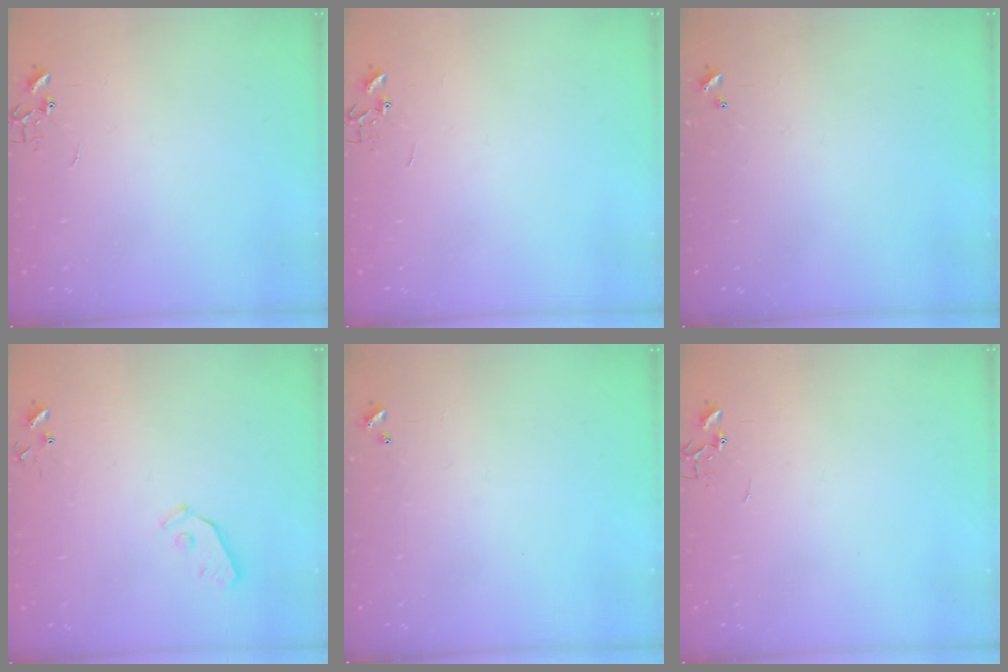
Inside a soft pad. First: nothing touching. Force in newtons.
{"total": 0.0}
{"total": 0.0}
{"total": 4.0, "press": 4.0, "slide": 0.2}
{"total": 0.0}
{"total": 0.0}